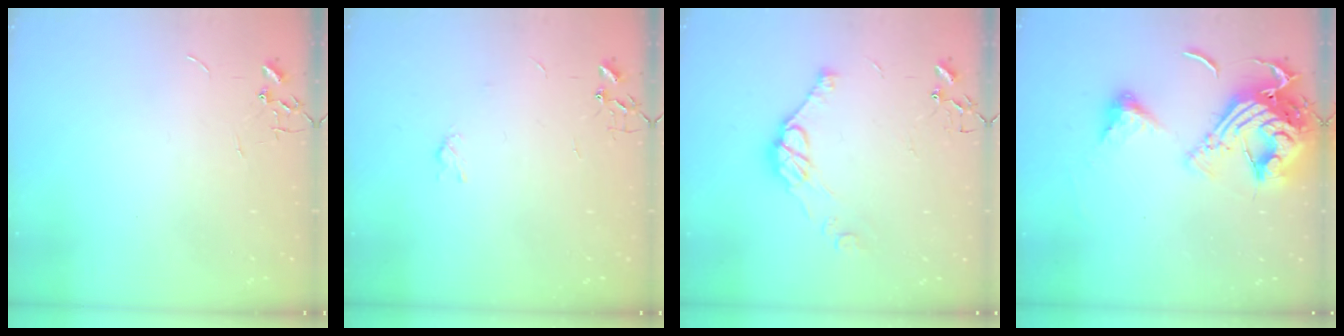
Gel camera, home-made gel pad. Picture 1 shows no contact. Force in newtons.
{"total": 3.0, "press": 2.9, "slide": 0.6}
{"total": 9.5, "press": 9.5, "slide": 0.4}
{"total": 18.9, "press": 18.8, "slide": 1.8}